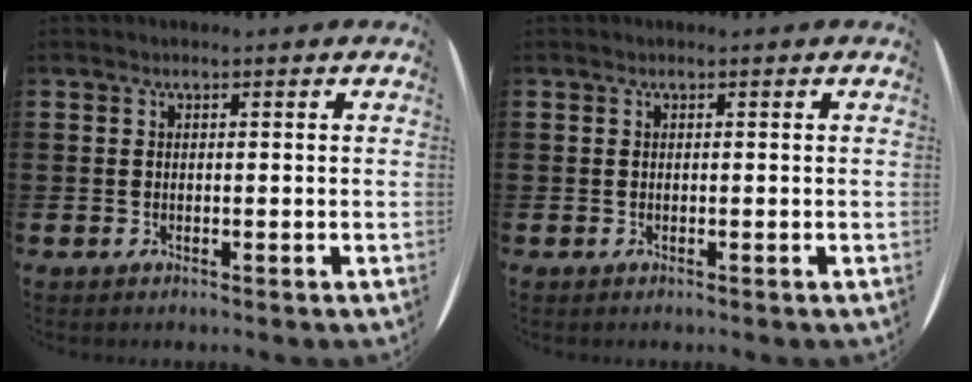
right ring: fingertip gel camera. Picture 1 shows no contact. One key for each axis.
{"total": 0.0}